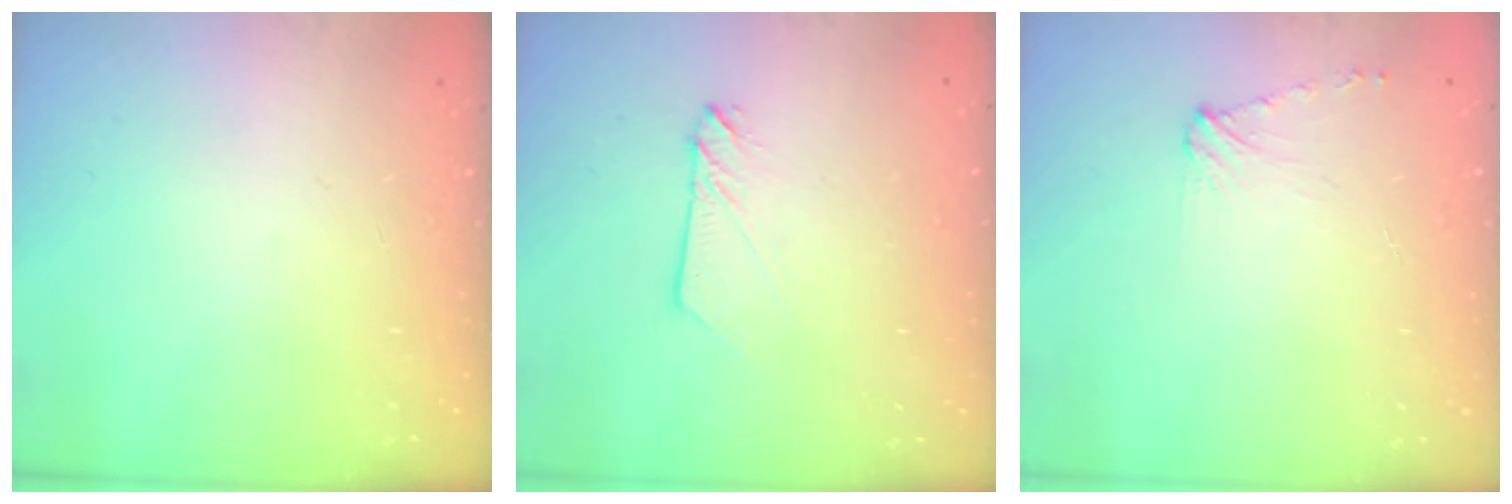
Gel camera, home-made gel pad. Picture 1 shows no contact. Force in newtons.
{"total": 2.4, "press": 2.4, "slide": 0.2}
{"total": 4.3, "press": 4.2, "slide": 0.6}